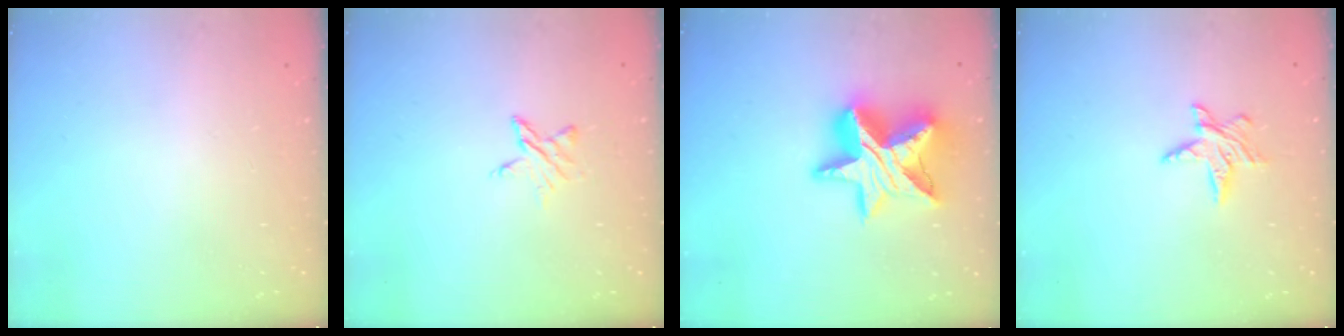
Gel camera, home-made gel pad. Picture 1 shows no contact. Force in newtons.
{"total": 4.5, "press": 4.5, "slide": 0.4}
{"total": 18.7, "press": 18.7, "slide": 1.2}
{"total": 6.4, "press": 6.4, "slide": 0.4}